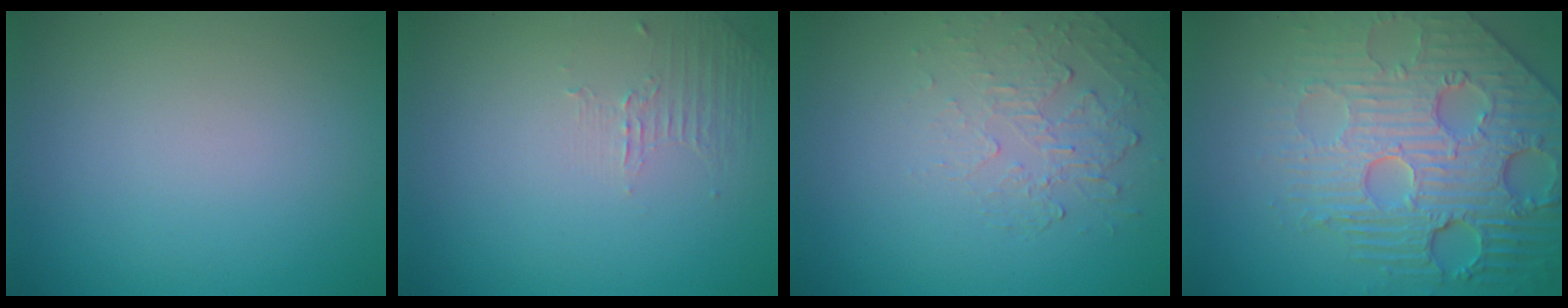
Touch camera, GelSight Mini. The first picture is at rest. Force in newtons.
{"total": 1.1, "press": 0.2, "slide": 1.0}
{"total": 2.1, "press": 0.9, "slide": 1.9}
{"total": 7.7, "press": 5.9, "slide": 4.9}